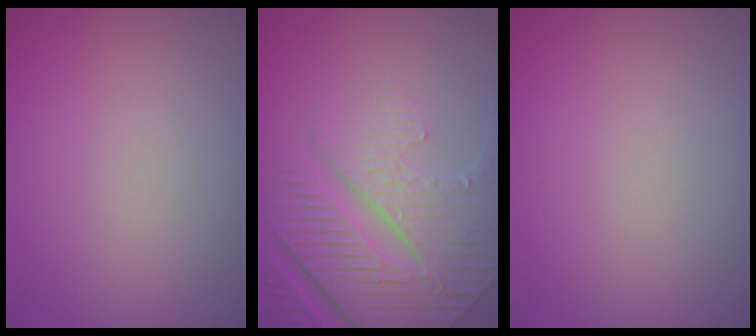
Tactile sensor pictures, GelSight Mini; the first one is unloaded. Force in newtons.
{"total": 9.1, "press": 6.2, "slide": 6.6}
{"total": 0.0}